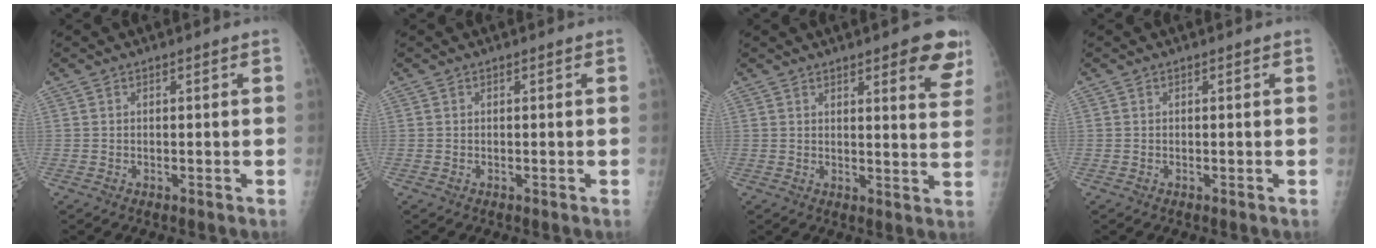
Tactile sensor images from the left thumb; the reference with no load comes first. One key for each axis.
{"total": 0.0}
{"total": 9.3, "fx": 5.4, "fy": 2.6, "fz": 7.1, "tx": -0.055, "ty": -0.024, "tz": 0.060}
{"total": 0.0}